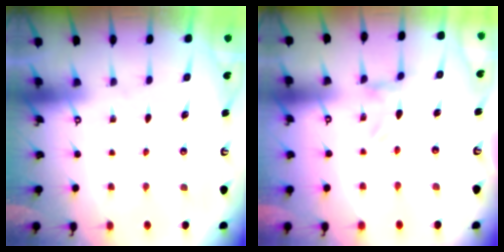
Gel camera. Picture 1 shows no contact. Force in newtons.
{"total": 0.7, "press": 0.7, "slide": 0.2}